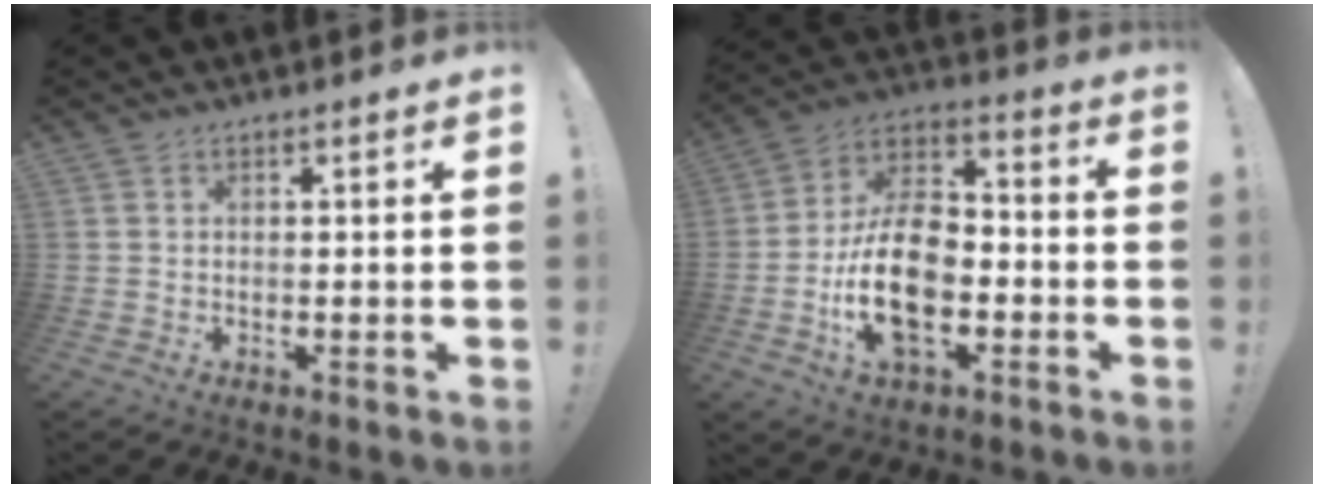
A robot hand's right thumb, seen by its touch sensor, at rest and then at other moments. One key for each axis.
{"total": 17.9, "fx": -4.9, "fy": 10.8, "fz": 13.5, "tx": -0.256, "ty": 0.020, "tz": -0.084}